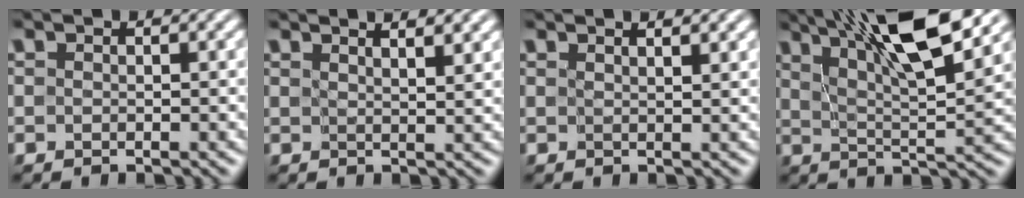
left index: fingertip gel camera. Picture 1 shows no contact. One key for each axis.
{"total": 2.7, "fx": 2.2, "fy": 0.4, "fz": 1.5, "tx": -0.010, "ty": 0.009, "tz": 0.022}
{"total": 1.2, "fx": 1.0, "fy": -0.1, "fz": 0.6, "tx": -0.013, "ty": 0.002, "tz": 0.017}
{"total": 11.1, "fx": 6.8, "fy": 1.9, "fz": 8.5, "tx": -0.141, "ty": 0.017, "tz": 0.113}